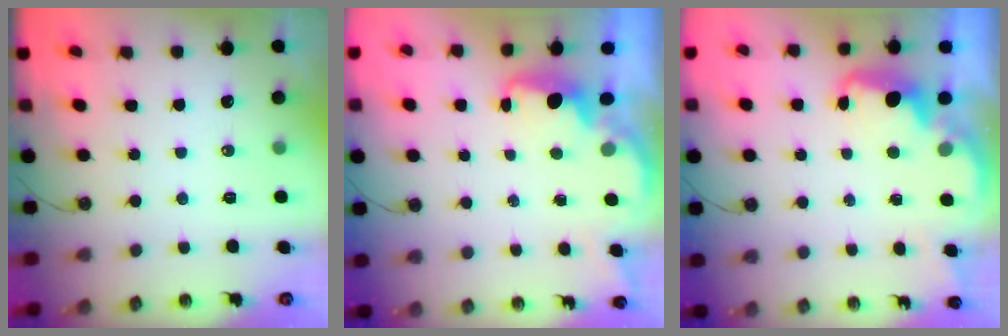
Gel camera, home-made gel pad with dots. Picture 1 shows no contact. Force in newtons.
{"total": 2.0, "press": 1.8, "slide": 0.8}
{"total": 2.4, "press": 2.3, "slide": 0.7}